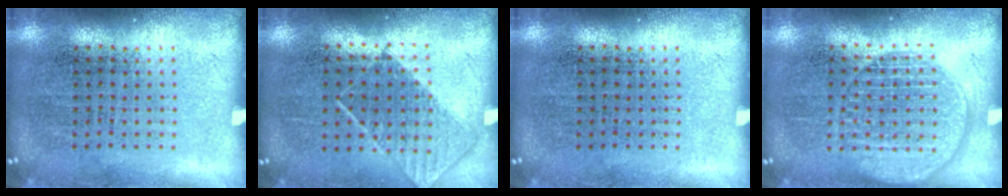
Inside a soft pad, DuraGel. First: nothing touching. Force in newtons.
{"total": 0.8, "press": 0.6, "slide": 0.4}
{"total": 0.0}
{"total": 1.7, "press": 1.7, "slide": 0.1}